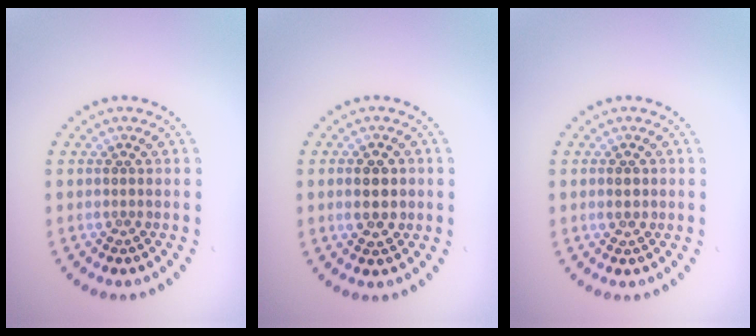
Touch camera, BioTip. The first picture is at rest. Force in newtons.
{"total": 3.2, "press": 3.2, "slide": 0.1}
{"total": 0.8, "press": 0.8, "slide": 0.0}